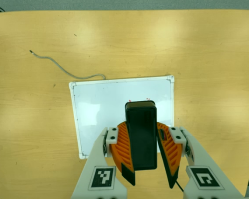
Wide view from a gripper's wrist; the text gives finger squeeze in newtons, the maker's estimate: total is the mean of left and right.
{"total": 9.8, "left": 9.4, "right": 10.2}